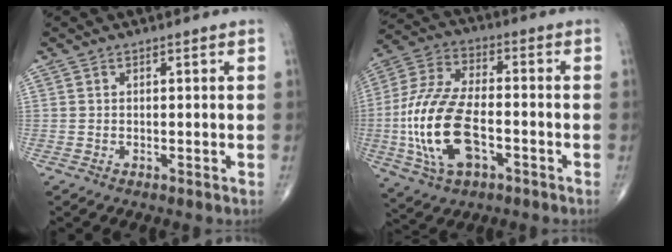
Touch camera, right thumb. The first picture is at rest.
{"total": 17.6, "force": [-4.2, 9.1, 14.4], "torque": [-0.307, 0.021, -0.076]}